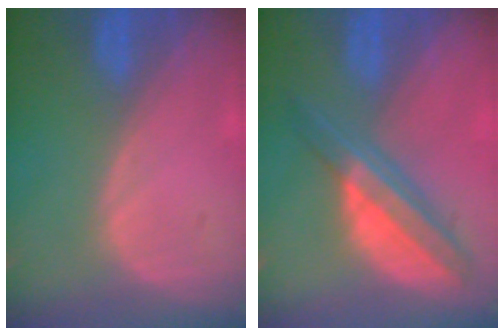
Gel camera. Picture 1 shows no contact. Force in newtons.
{"total": 7.8, "press": 6.6, "slide": 4.1}